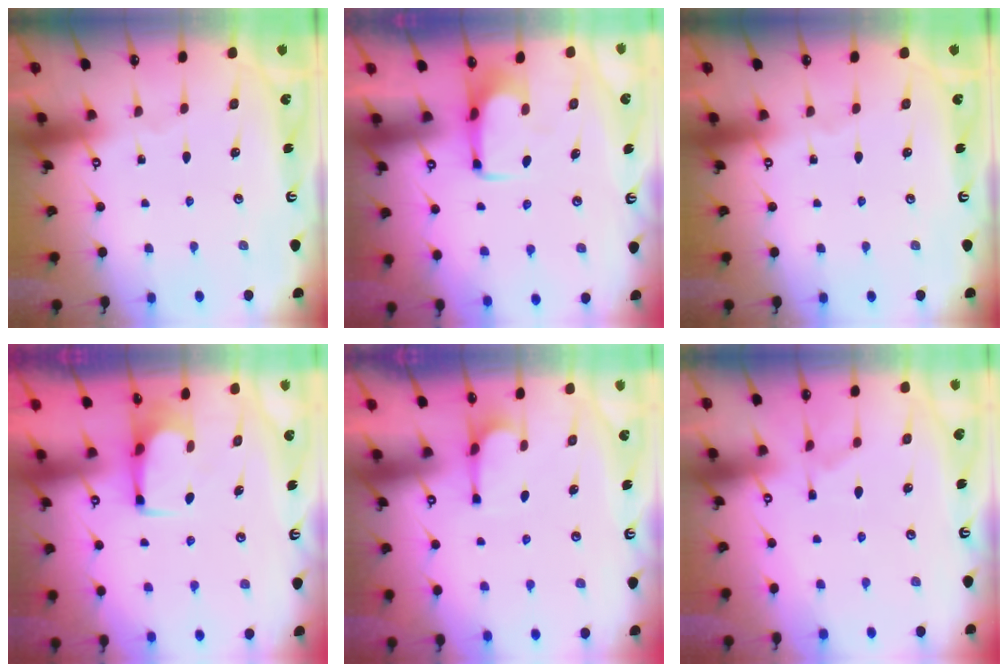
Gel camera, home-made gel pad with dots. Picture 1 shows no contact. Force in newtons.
{"total": 2.1, "press": 2.1, "slide": 0.4}
{"total": 0.0}
{"total": 2.5, "press": 2.4, "slide": 0.4}
{"total": 2.0, "press": 1.7, "slide": 1.1}
{"total": 2.2, "press": 1.8, "slide": 1.3}